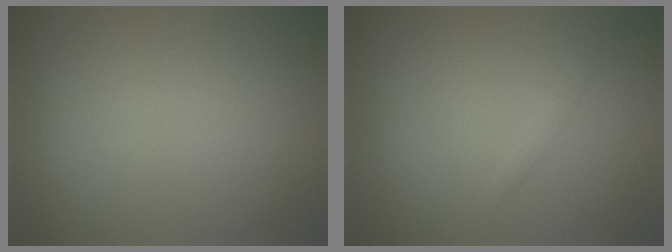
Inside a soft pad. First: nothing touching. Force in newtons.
{"total": 0.7, "press": 0.7, "slide": 0.0}